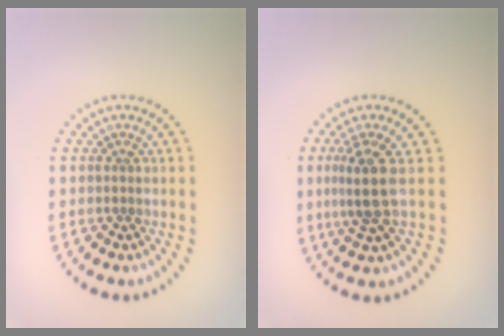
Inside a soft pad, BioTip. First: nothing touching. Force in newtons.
{"total": 3.6, "press": 3.0, "slide": 2.0}